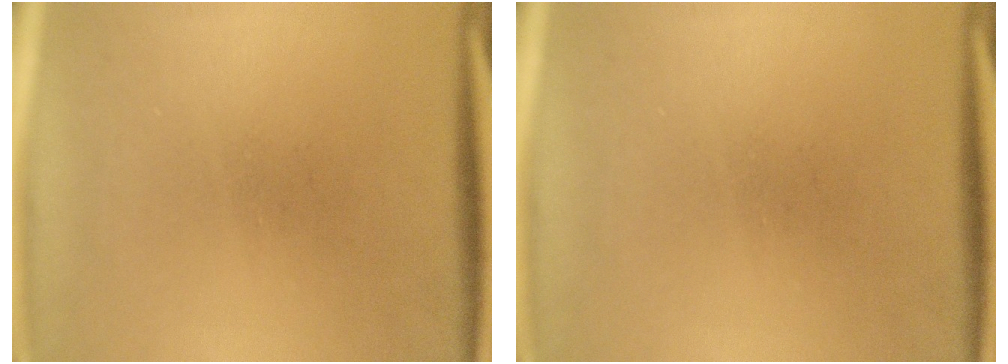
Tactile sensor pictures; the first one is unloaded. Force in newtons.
{"total": 0.0}